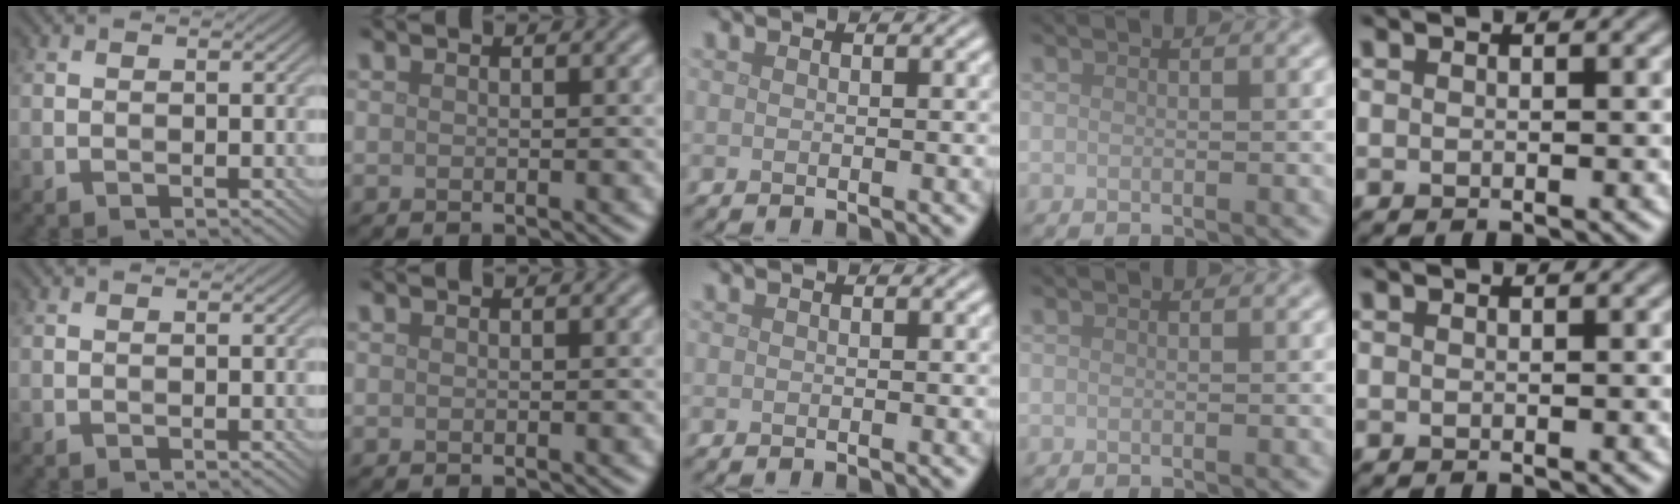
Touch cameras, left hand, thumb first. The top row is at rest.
{}